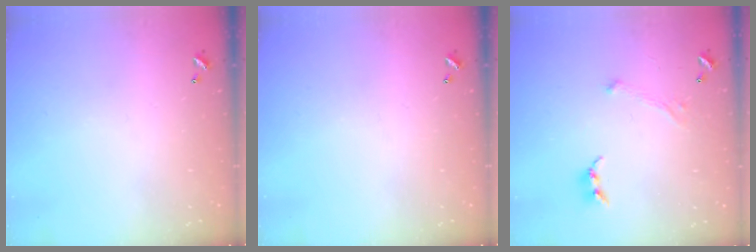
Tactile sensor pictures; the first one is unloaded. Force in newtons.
{"total": 0.0}
{"total": 0.8, "press": 0.7, "slide": 0.4}